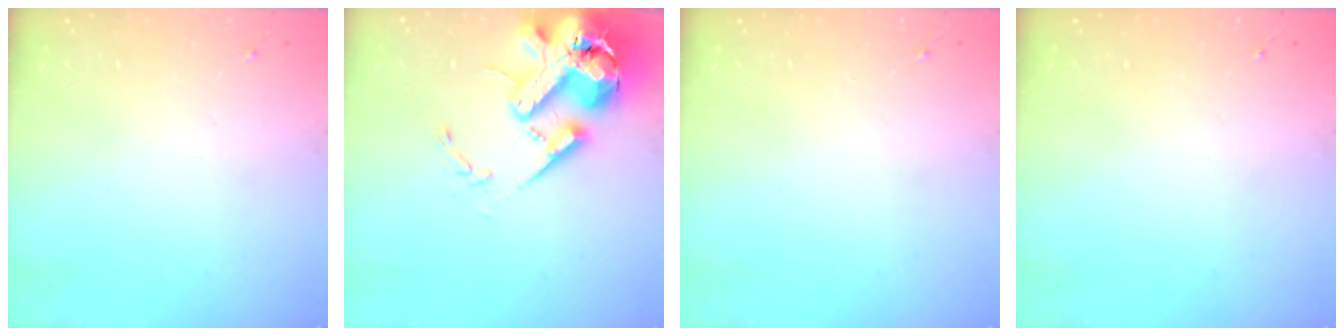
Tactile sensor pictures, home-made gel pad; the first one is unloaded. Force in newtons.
{"total": 20.8, "press": 20.5, "slide": 3.5}
{"total": 0.0}
{"total": 0.0}